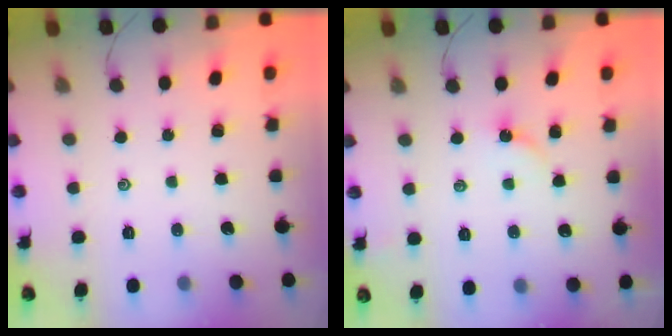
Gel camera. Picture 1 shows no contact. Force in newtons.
{"total": 2.6, "press": 2.5, "slide": 0.4}